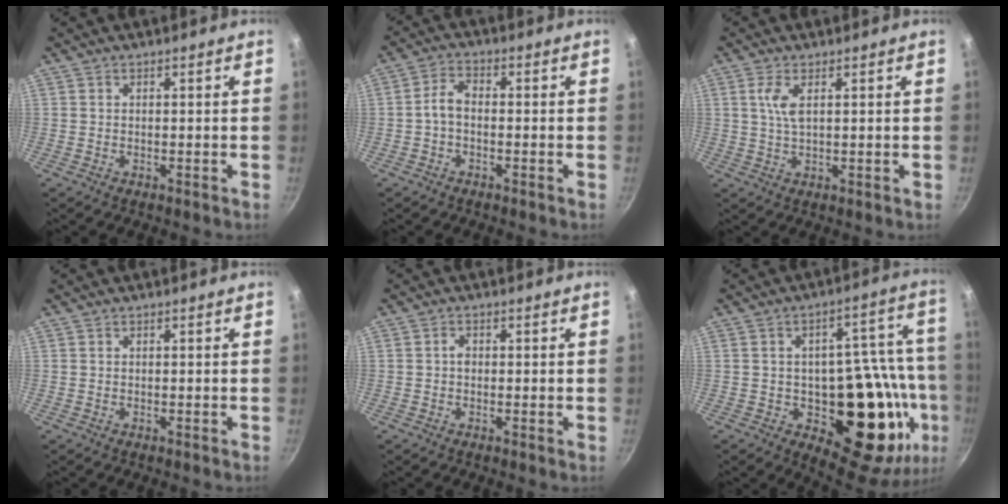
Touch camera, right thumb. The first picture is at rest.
{"total": 3.7, "force": [-1.0, 2.2, 2.8], "torque": [-0.055, 0.023, -0.028]}
{"total": 3.8, "force": [1.3, 1.3, 3.3], "torque": [-0.071, -0.002, 0.028]}
{"total": 0.0}
{"total": 1.3, "force": [-0.1, 1.0, 0.9], "torque": [-0.014, 0.004, -0.004]}
{"total": 26.6, "force": [-6.2, 14.0, 21.8], "torque": [-0.208, 0.003, -0.075]}